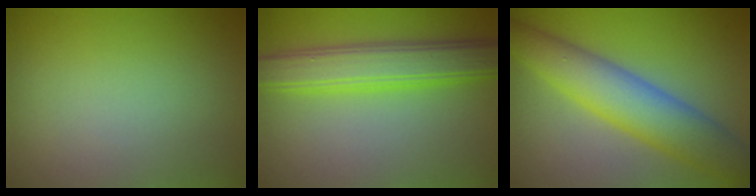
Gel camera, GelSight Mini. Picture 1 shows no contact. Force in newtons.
{"total": 5.4, "press": 5.4, "slide": 0.1}
{"total": 6.8, "press": 6.8, "slide": 0.3}